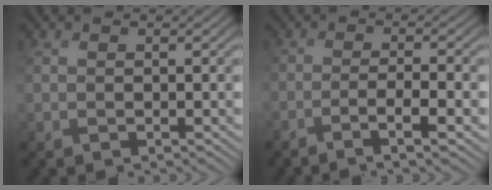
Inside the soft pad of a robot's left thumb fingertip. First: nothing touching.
{"total": 5.4, "force": [-3.6, 0.8, 3.9], "torque": [-0.051, 0.012, -0.068]}